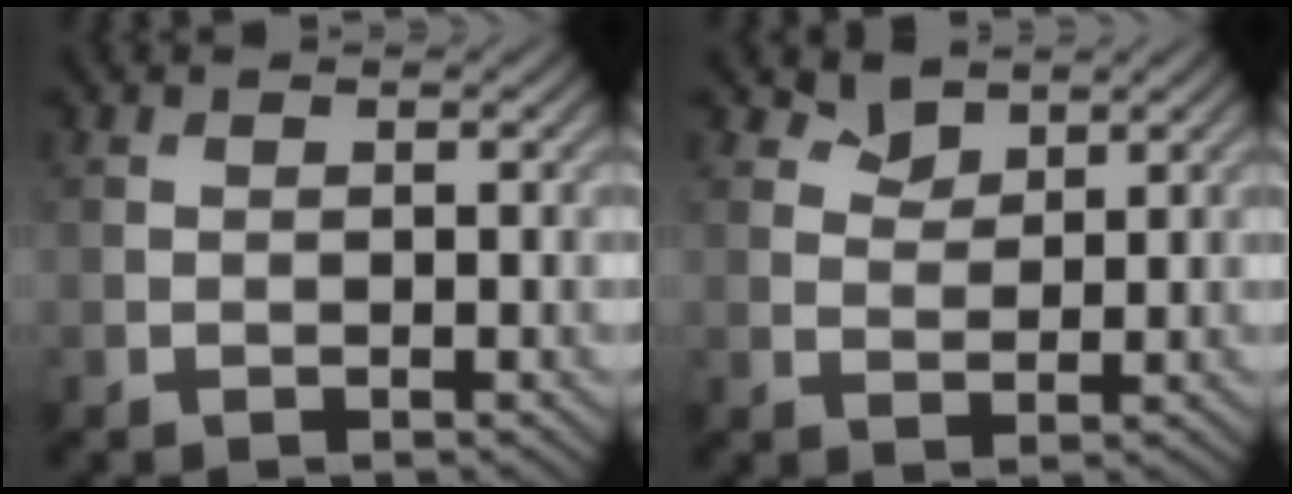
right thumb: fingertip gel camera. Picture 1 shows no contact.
{"total": 2.2, "force": [1.8, 1.1, 0.6], "torque": [-0.011, -0.005, 0.037]}